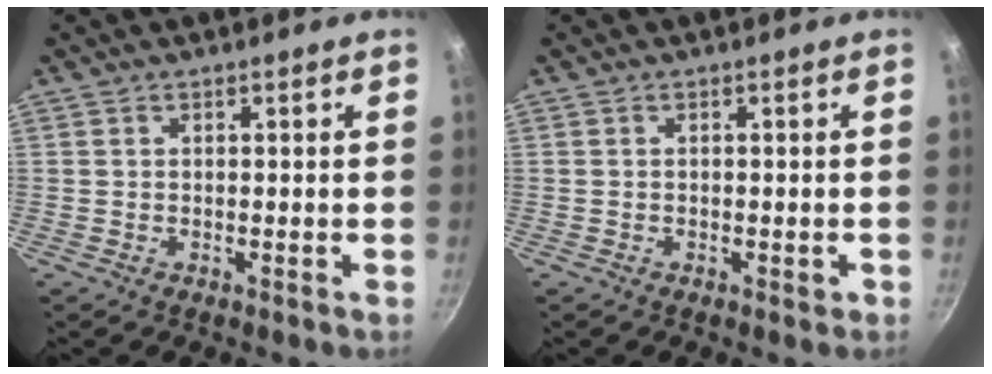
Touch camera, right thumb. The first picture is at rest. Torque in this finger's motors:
{"motor_torque": [-0.19, 0.10, -0.25, 0.13, 0.01]}